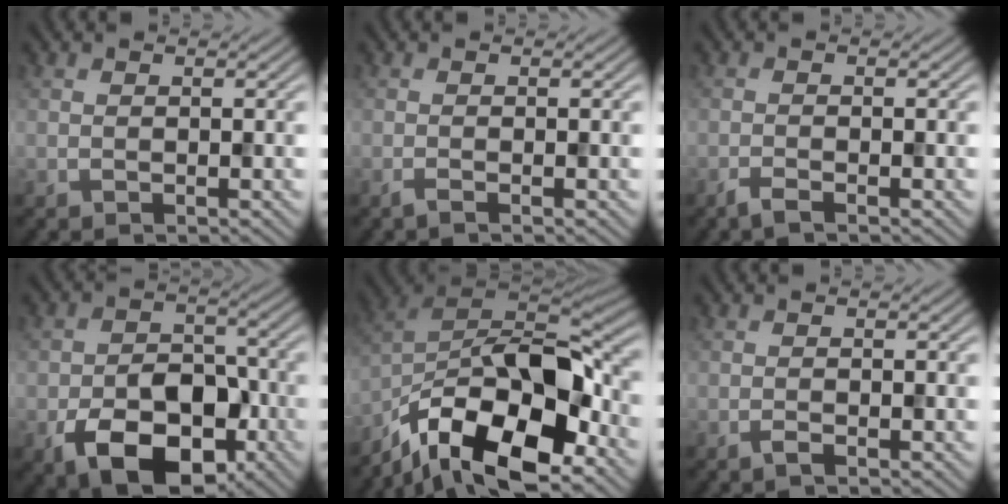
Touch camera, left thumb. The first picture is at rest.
{"total": 0.9, "force": [-0.6, 0.0, 0.7], "torque": [-0.017, 0.001, -0.016]}
{"total": 1.5, "force": [-1.1, 0.1, 1.0], "torque": [-0.019, 0.001, -0.028]}
{"total": 11.2, "force": [-5.2, 6.9, 7.0], "torque": [-0.123, -0.016, -0.085]}
{"total": 17.1, "force": [-9.6, 7.7, 11.9], "torque": [-0.241, -0.025, -0.177]}
{"total": 0.8, "force": [-0.5, 0.1, 0.6], "torque": [-0.013, 0.002, -0.012]}